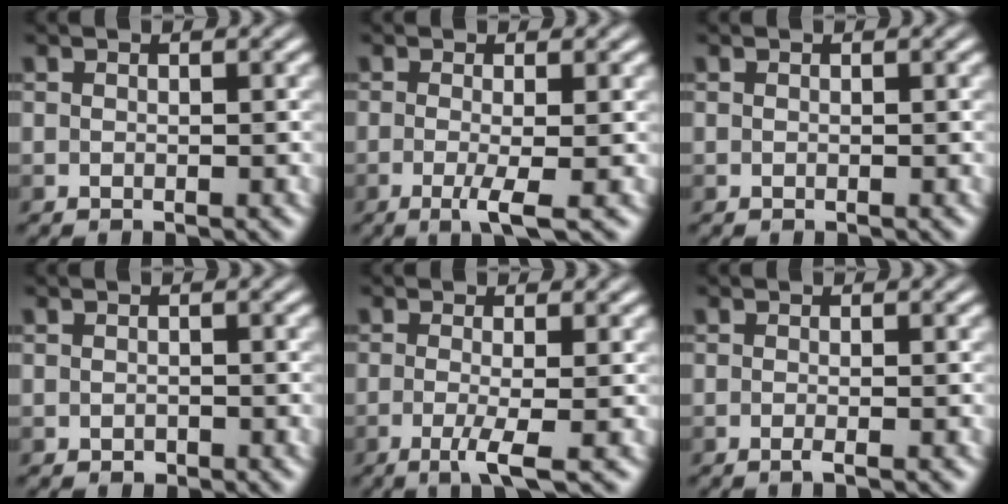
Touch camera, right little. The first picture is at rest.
{"total": 3.3, "force": [-1.5, 0.4, 3.0], "torque": [-0.060, -0.011, -0.025]}
{"total": 0.0}
{"total": 0.5, "force": [-0.5, 0.3, 0.0], "torque": [0.002, 0.000, -0.005]}
{"total": 3.7, "force": [-1.7, 0.5, 3.3], "torque": [-0.068, -0.011, -0.029]}
{"total": 1.0, "force": [-0.7, -0.2, 0.8], "torque": [-0.014, -0.007, -0.013]}